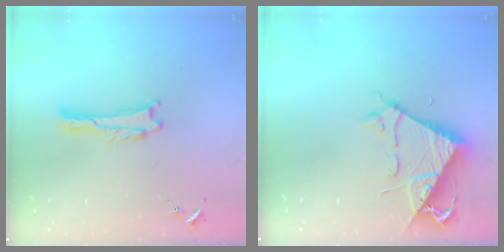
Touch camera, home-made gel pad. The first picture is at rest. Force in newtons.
{"total": 7.1, "press": 7.0, "slide": 0.8}